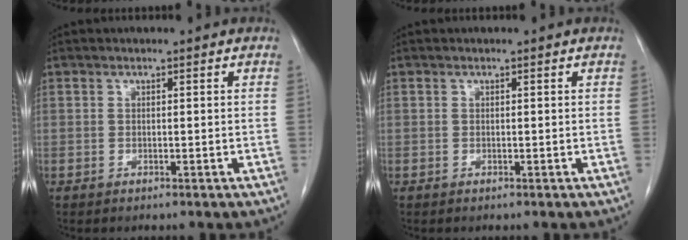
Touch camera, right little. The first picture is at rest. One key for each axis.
{"total": 0.0}